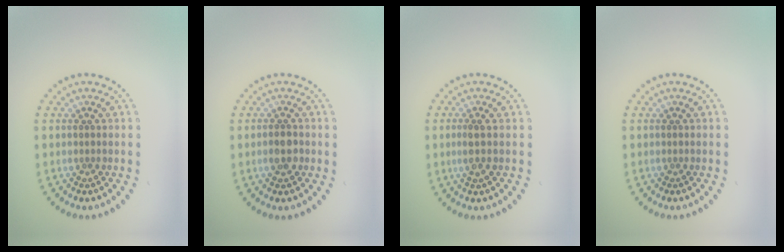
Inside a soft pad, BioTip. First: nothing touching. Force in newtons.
{"total": 1.8, "press": 1.7, "slide": 0.6}
{"total": 1.5, "press": 1.2, "slide": 0.9}
{"total": 0.0}